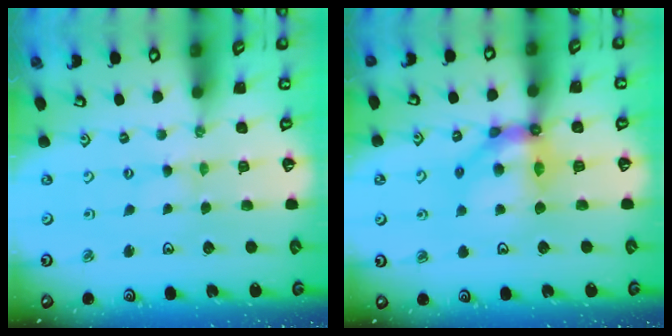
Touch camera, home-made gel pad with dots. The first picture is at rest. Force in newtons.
{"total": 11.2, "press": 11.0, "slide": 2.2}